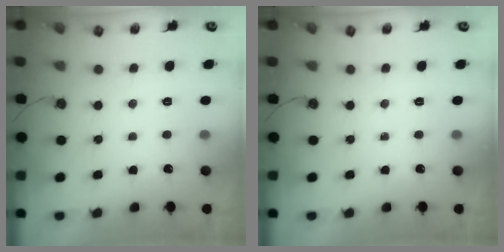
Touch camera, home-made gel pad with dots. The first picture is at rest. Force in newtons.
{"total": 0.0}